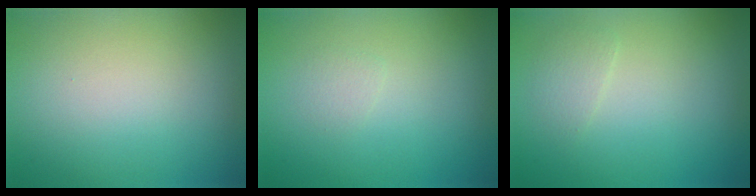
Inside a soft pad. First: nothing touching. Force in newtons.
{"total": 0.7, "press": 0.7, "slide": 0.0}
{"total": 1.2, "press": 1.2, "slide": 0.1}